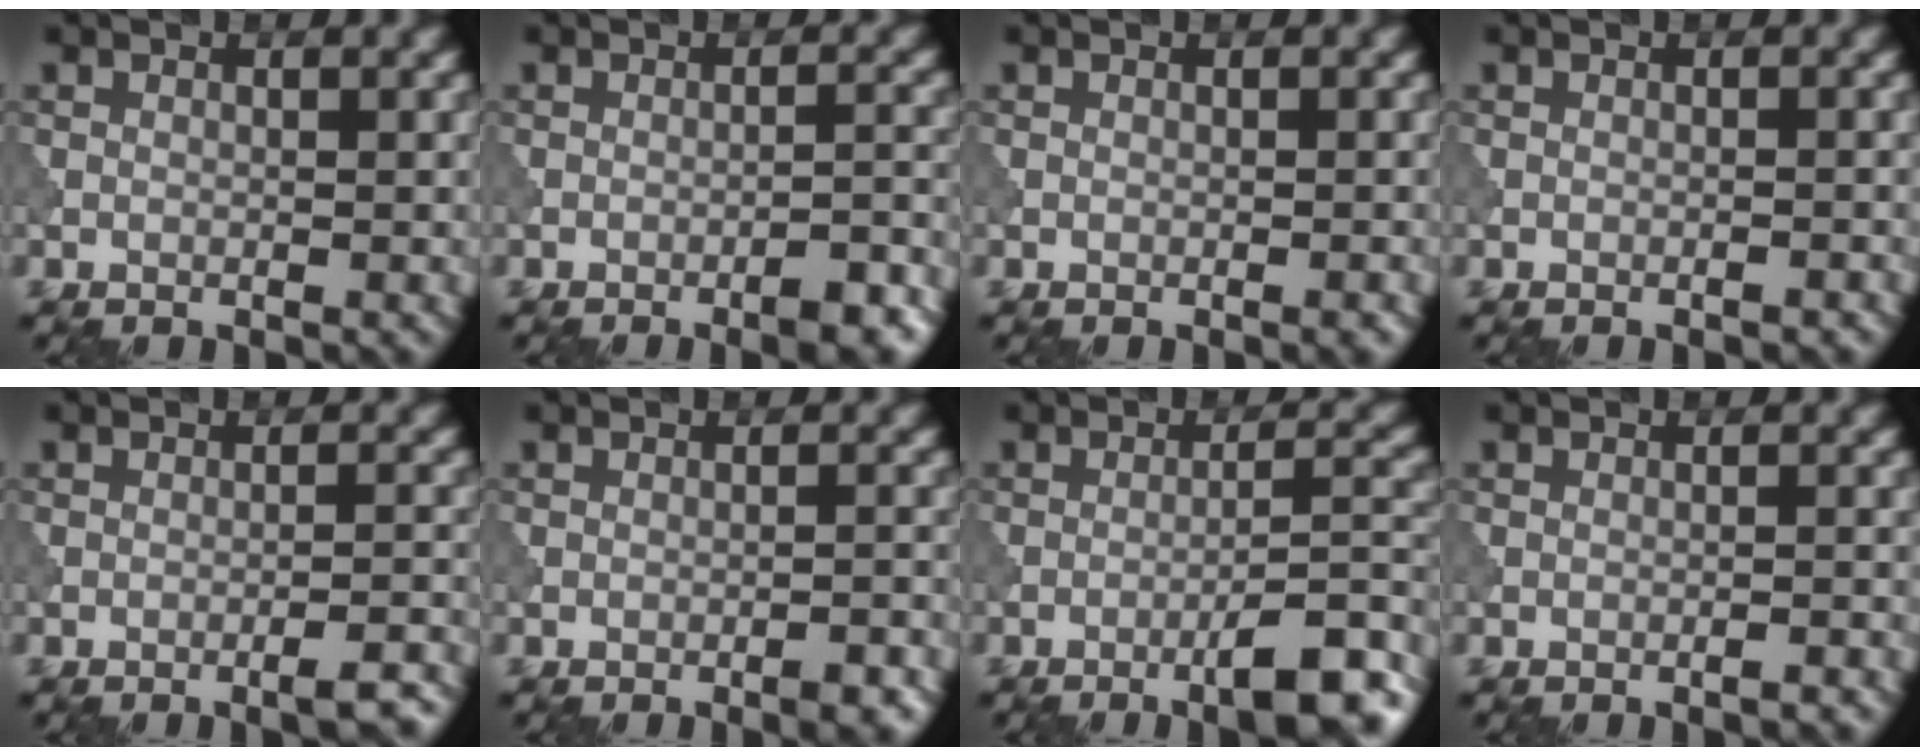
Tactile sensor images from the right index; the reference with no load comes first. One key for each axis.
{"total": 3.6, "fx": -2.2, "fy": 0.7, "fz": 2.7, "tx": -0.038, "ty": 0.009, "tz": -0.035}
{"total": 0.5, "fx": -0.3, "fy": 0.0, "fz": 0.5, "tx": -0.005, "ty": 0.002, "tz": -0.005}
{"total": 0.7, "fx": -0.5, "fy": 0.1, "fz": 0.5, "tx": -0.005, "ty": 0.004, "tz": -0.011}
{"total": 3.3, "fx": -2.1, "fy": 0.7, "fz": 2.4, "tx": -0.029, "ty": 0.009, "tz": -0.035}
{"total": 2.0, "fx": -1.3, "fy": 0.3, "fz": 1.5, "tx": -0.018, "ty": 0.004, "tz": -0.022}
{"total": 6.7, "fx": -4.0, "fy": 1.2, "fz": 5.3, "tx": -0.066, "ty": 0.014, "tz": -0.062}
{"total": 1.1, "fx": -0.8, "fy": 0.1, "fz": 0.8, "tx": -0.008, "ty": 0.004, "tz": -0.018}